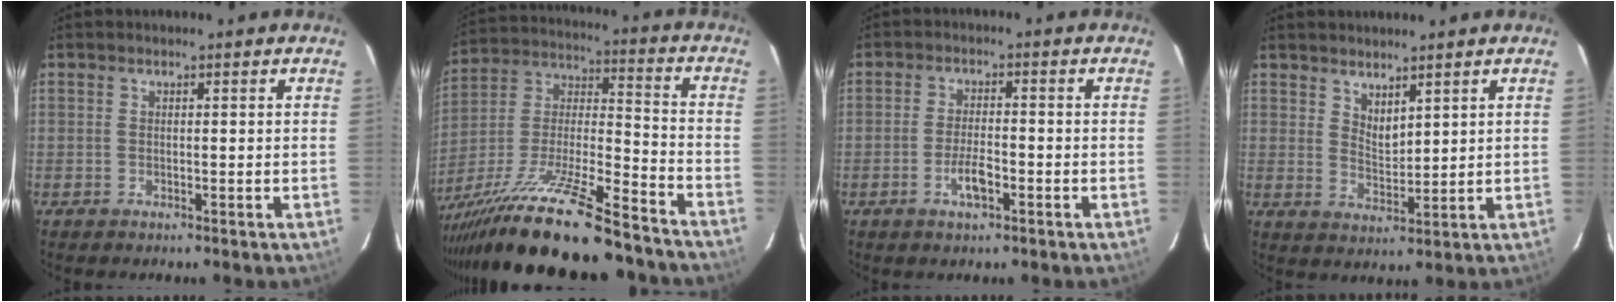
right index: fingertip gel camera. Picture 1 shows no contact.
{"total": 27.9, "force": [-22.4, 4.1, 16.2], "torque": [-0.297, -0.043, -0.359]}
{"total": 4.5, "force": [-2.2, 1.5, 3.7], "torque": [-0.076, 0.001, -0.038]}
{"total": 4.0, "force": [3.3, 1.4, 1.8], "torque": [-0.028, -0.007, 0.060]}